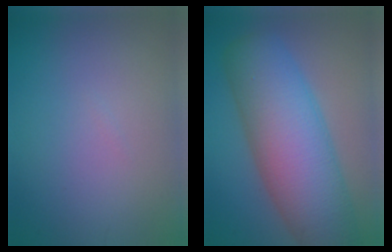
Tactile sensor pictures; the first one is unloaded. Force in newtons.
{"total": 12.0, "press": 12.0, "slide": 0.5}